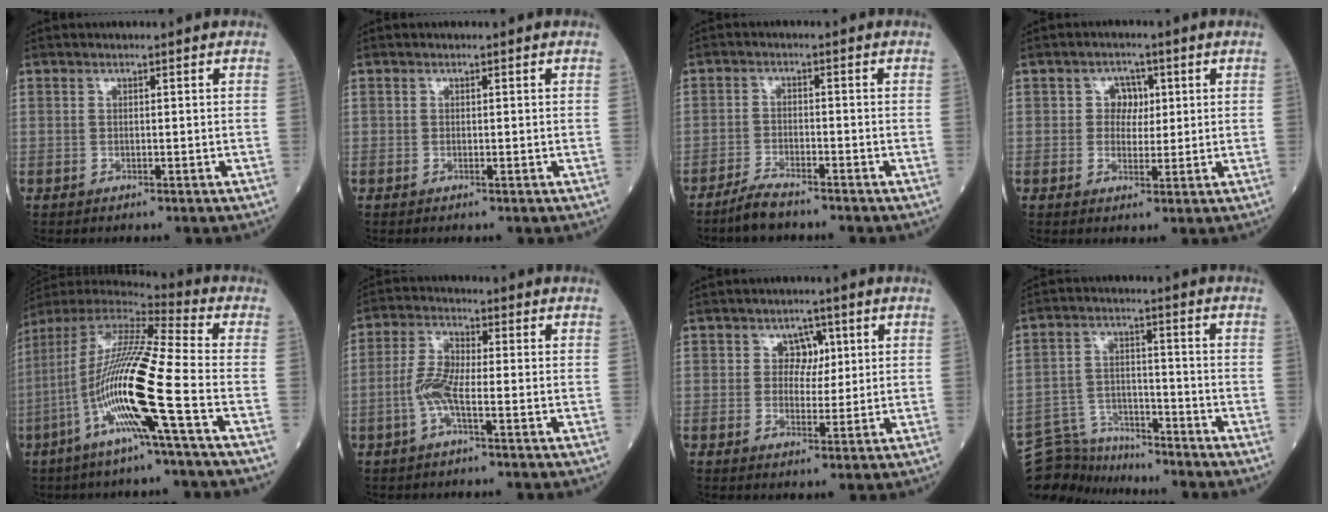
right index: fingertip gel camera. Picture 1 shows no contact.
{"total": 0.0}
{"total": 3.9, "force": [-3.5, 0.6, 1.7], "torque": [-0.036, -0.006, -0.068]}
{"total": 3.6, "force": [0.8, 2.9, 1.9], "torque": [-0.018, 0.008, 0.011]}
{"total": 18.1, "force": [-5.7, -0.4, 17.1], "torque": [-0.344, -0.009, -0.121]}
{"total": 5.2, "force": [-1.6, 1.0, 4.9], "torque": [-0.110, 0.003, -0.039]}
{"total": 3.5, "force": [1.2, 2.8, 1.8], "torque": [-0.009, 0.004, 0.015]}
{"total": 8.4, "force": [-8.2, 2.0, -0.4], "torque": [0.001, 0.019, -0.150]}